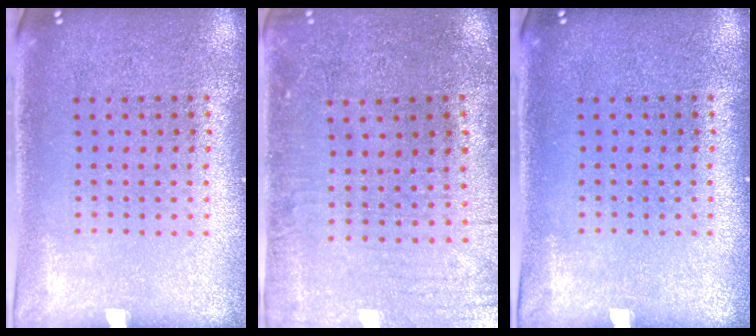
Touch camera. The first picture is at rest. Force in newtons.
{"total": 0.5, "press": 0.3, "slide": 0.5}
{"total": 0.0}